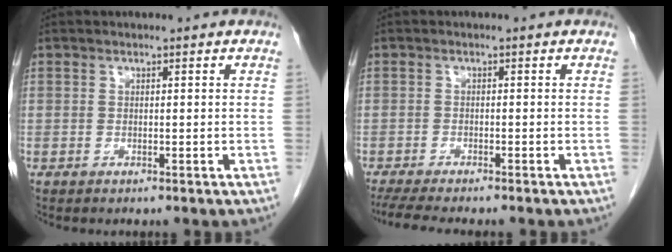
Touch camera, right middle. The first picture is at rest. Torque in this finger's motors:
{"motor_torque": [0.31, -0.18, 0.03, 0.02]}